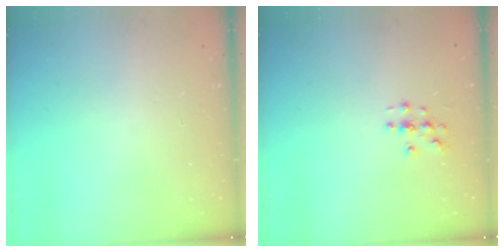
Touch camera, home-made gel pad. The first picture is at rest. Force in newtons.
{"total": 2.8, "press": 2.8, "slide": 0.3}